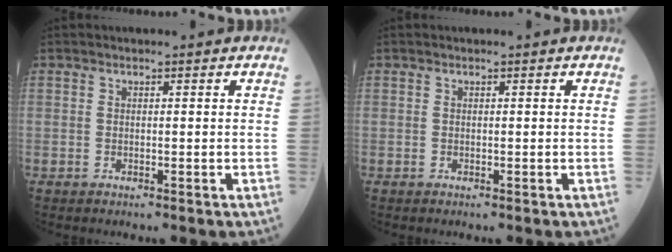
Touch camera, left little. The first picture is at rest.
{"total": 0.0}